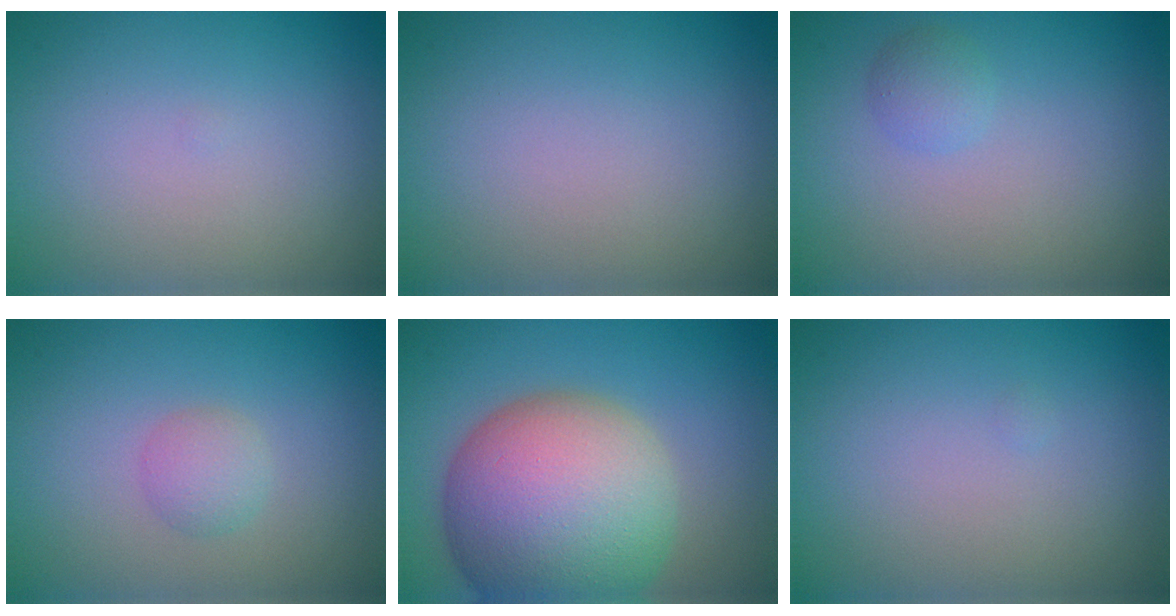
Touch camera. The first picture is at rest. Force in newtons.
{"total": 0.0}
{"total": 1.3, "press": 1.3, "slide": 0.1}
{"total": 1.6, "press": 1.6, "slide": 0.1}
{"total": 14.8, "press": 14.8, "slide": 0.9}
{"total": 0.0}